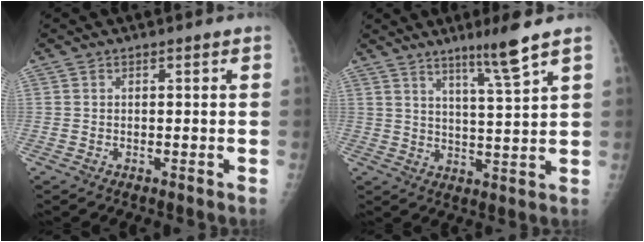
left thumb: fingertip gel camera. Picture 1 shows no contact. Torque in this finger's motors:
{"motor_torque": [-0.18, -0.21, 0.09, -0.05, 0.01]}